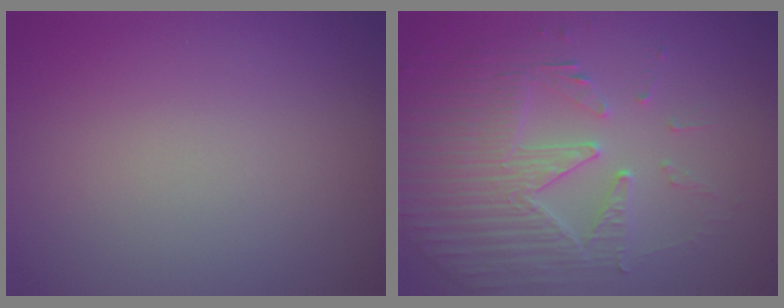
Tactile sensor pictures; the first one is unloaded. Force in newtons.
{"total": 5.2, "press": 4.5, "slide": 2.6}